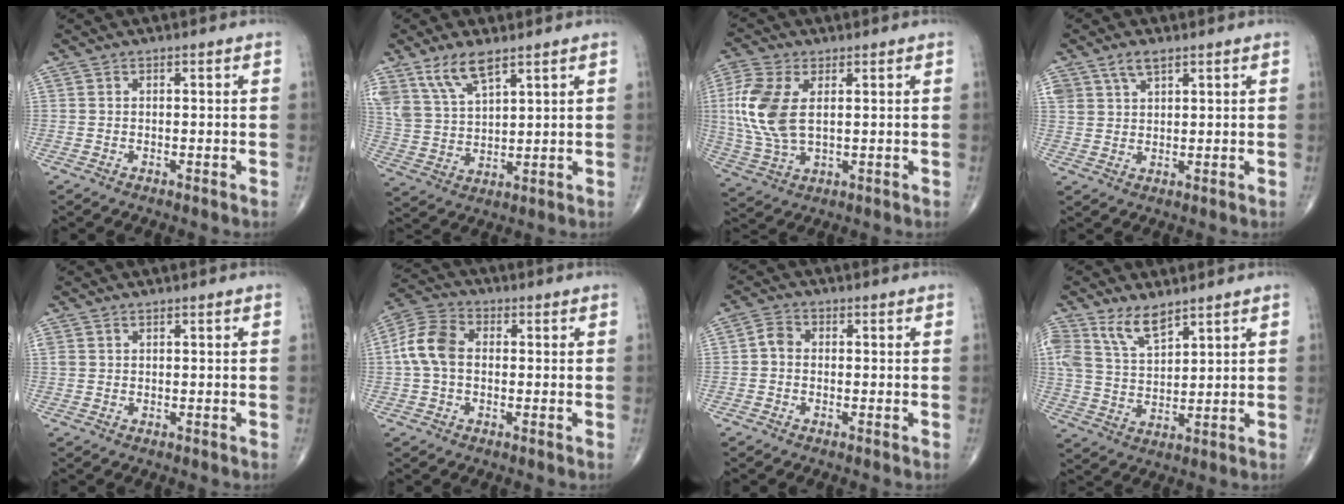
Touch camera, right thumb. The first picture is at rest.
{"total": 9.2, "force": [6.3, 3.5, 5.8], "torque": [-0.111, -0.022, 0.136]}
{"total": 12.3, "force": [2.1, 6.6, 10.1], "torque": [-0.245, -0.001, 0.047]}
{"total": 4.4, "force": [2.9, 2.2, 2.5], "torque": [-0.042, -0.010, 0.060]}
{"total": 1.3, "force": [0.8, 0.8, 0.6], "torque": [-0.013, 0.007, 0.019]}
{"total": 8.5, "force": [0.1, 5.8, 6.2], "torque": [-0.128, 0.026, -0.007]}
{"total": 2.6, "force": [-0.3, 2.1, 1.6], "torque": [-0.021, 0.008, -0.016]}
{"total": 7.9, "force": [5.5, 3.4, 4.5], "torque": [-0.081, -0.027, 0.117]}